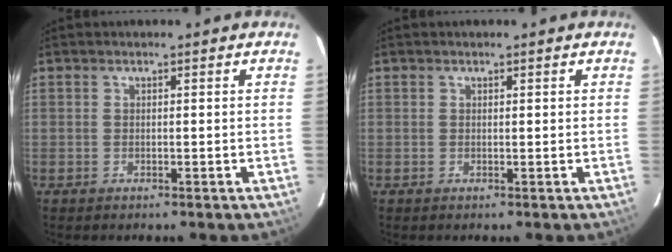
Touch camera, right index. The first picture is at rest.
{"total": 0.0}